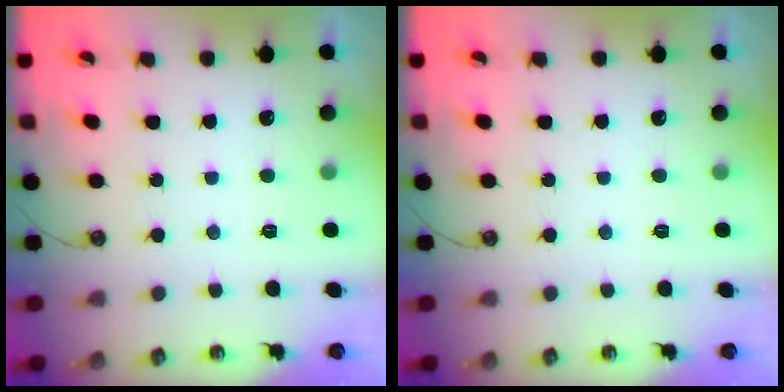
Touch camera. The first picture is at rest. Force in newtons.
{"total": 0.0}